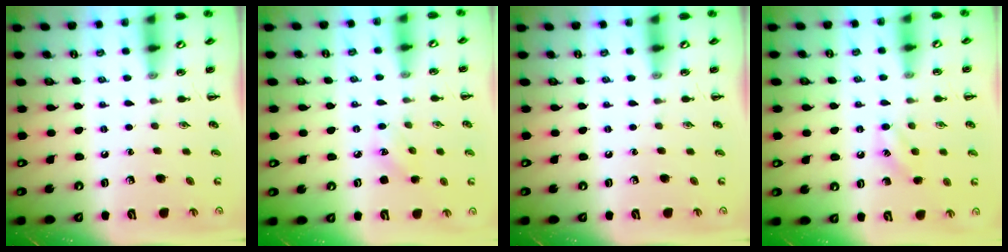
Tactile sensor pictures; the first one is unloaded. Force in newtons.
{"total": 4.9, "press": 4.7, "slide": 1.3}
{"total": 0.0}
{"total": 8.7, "press": 8.5, "slide": 1.8}